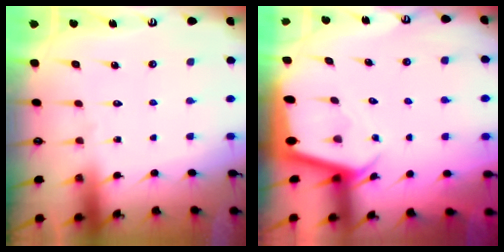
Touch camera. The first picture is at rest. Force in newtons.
{"total": 2.1, "press": 2.1, "slide": 0.2}